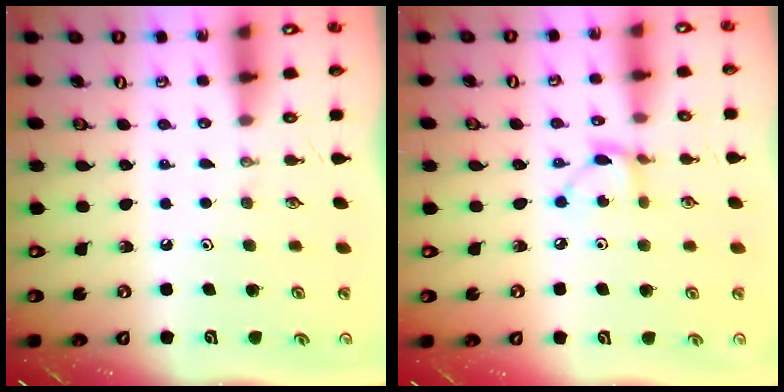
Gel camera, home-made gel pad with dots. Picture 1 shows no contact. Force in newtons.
{"total": 3.4, "press": 3.4, "slide": 0.1}